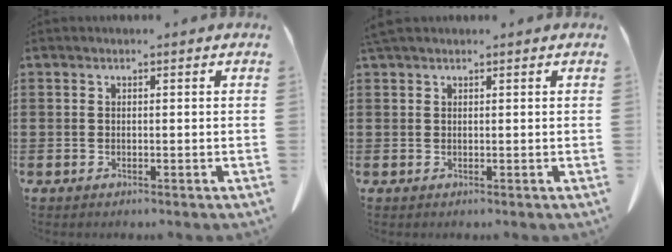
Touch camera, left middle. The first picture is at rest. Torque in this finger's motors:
{"motor_torque": [0.47, 0.38, 0.03, 0.03]}